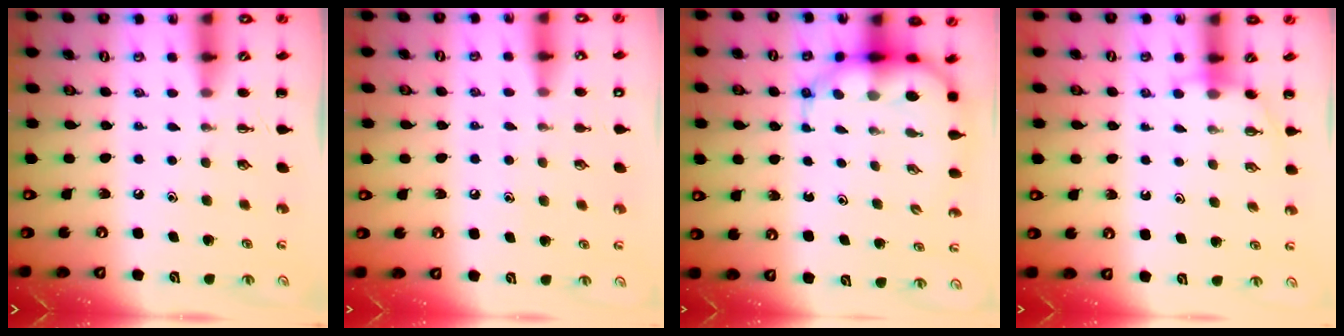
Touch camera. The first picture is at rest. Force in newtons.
{"total": 7.0, "press": 6.8, "slide": 1.8}
{"total": 7.9, "press": 7.5, "slide": 2.2}
{"total": 3.8, "press": 3.7, "slide": 1.1}